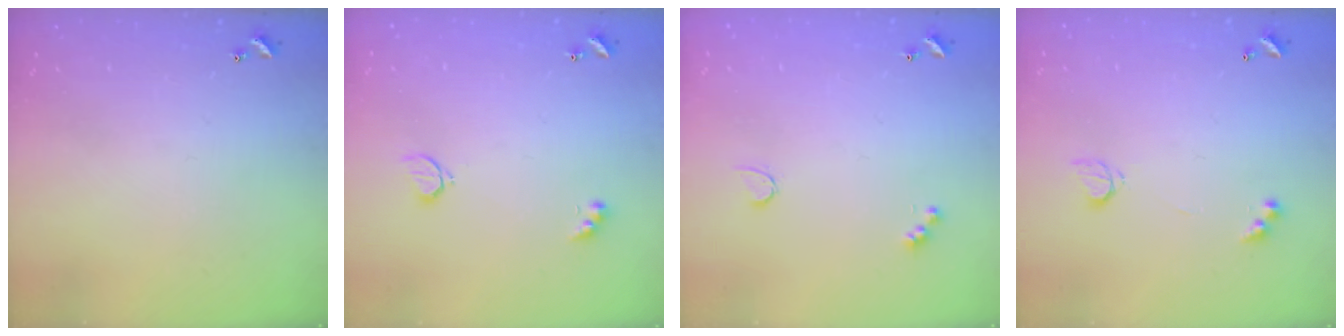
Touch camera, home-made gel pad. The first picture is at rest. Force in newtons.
{"total": 2.6, "press": 2.5, "slide": 0.5}
{"total": 2.6, "press": 2.5, "slide": 0.5}
{"total": 3.7, "press": 3.6, "slide": 0.6}